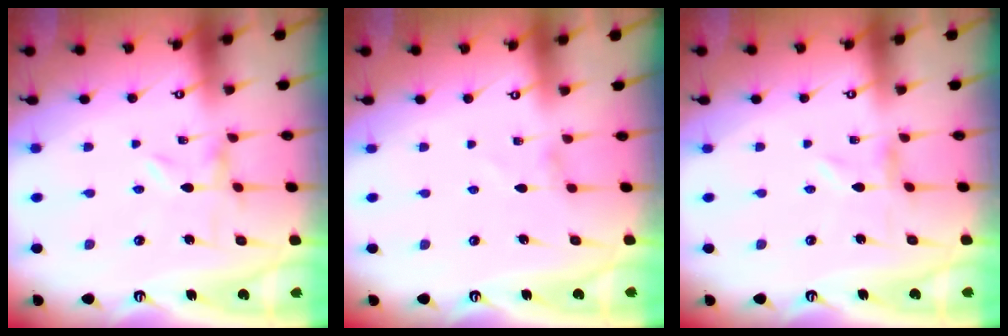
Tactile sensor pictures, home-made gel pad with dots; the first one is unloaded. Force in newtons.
{"total": 0.5, "press": 0.5, "slide": 0.1}
{"total": 0.0}